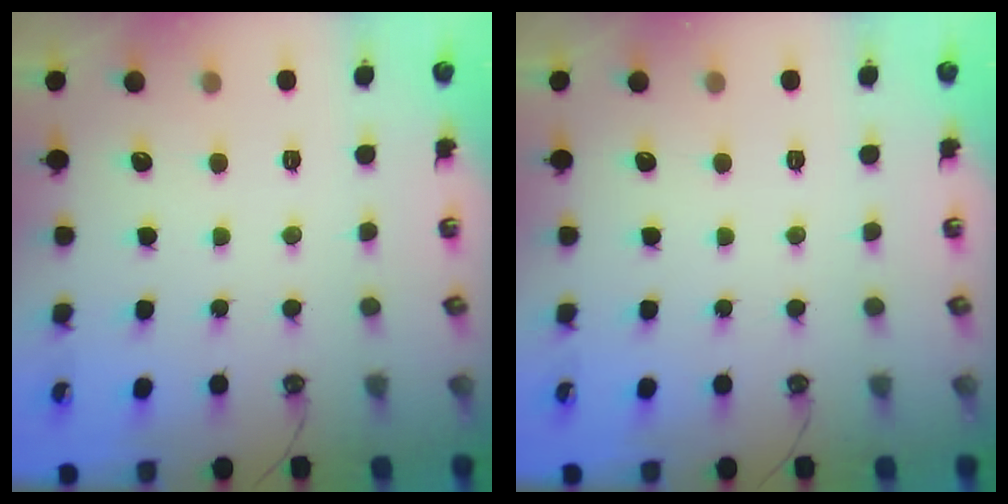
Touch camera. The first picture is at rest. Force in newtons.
{"total": 0.0}